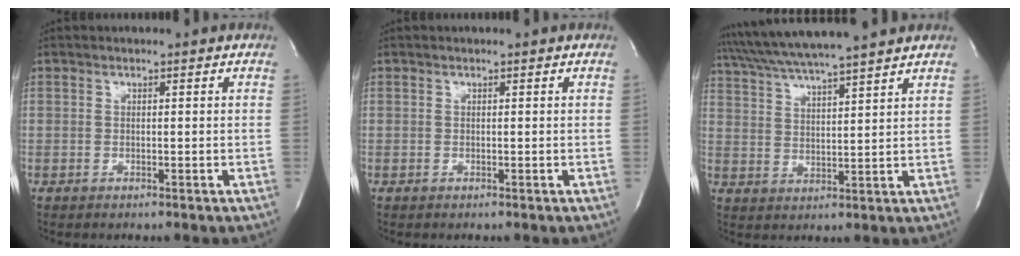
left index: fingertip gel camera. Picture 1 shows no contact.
{"total": 0.0}
{"total": 12.7, "force": [11.0, -0.6, 6.4], "torque": [-0.120, 0.023, 0.175]}